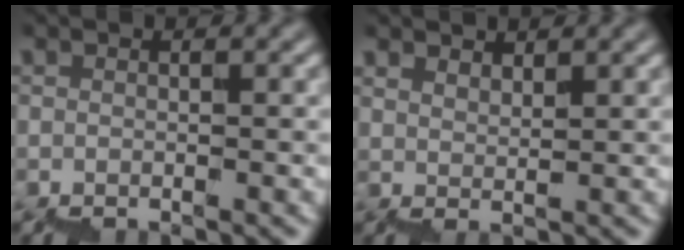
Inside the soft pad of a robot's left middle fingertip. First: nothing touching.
{"total": 2.0, "force": [2.0, 0.0, 0.0], "torque": [0.009, 0.004, 0.039]}